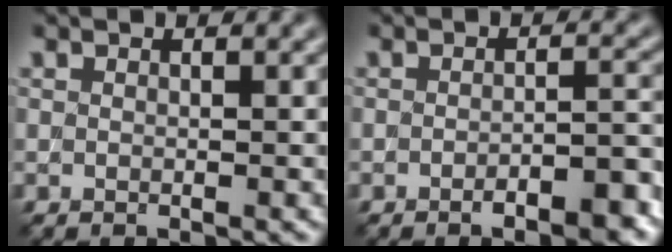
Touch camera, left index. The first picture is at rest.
{"total": 4.5, "force": [-2.7, 1.2, 3.4], "torque": [-0.042, 0.003, -0.035]}